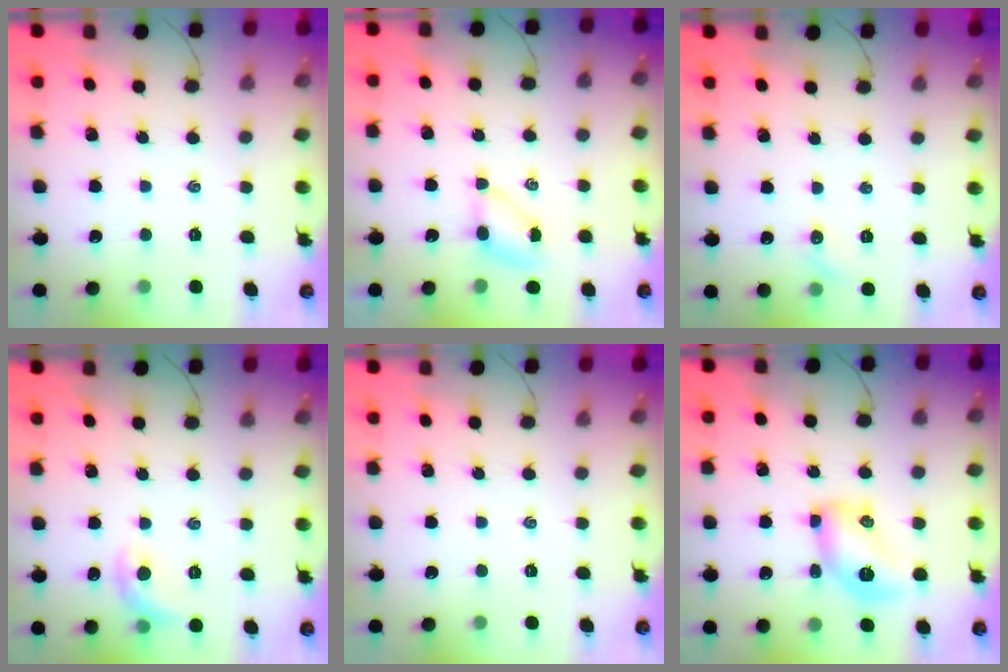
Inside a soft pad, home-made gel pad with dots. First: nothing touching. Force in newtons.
{"total": 4.3, "press": 4.2, "slide": 1.1}
{"total": 4.8, "press": 4.6, "slide": 1.5}
{"total": 7.0, "press": 6.9, "slide": 0.7}
{"total": 0.0}
{"total": 9.5, "press": 9.4, "slide": 1.3}